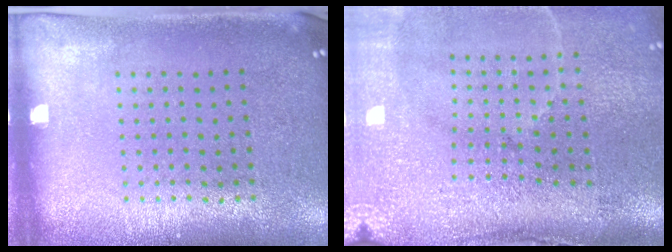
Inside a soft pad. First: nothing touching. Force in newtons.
{"total": 5.0, "press": 4.0, "slide": 3.0}